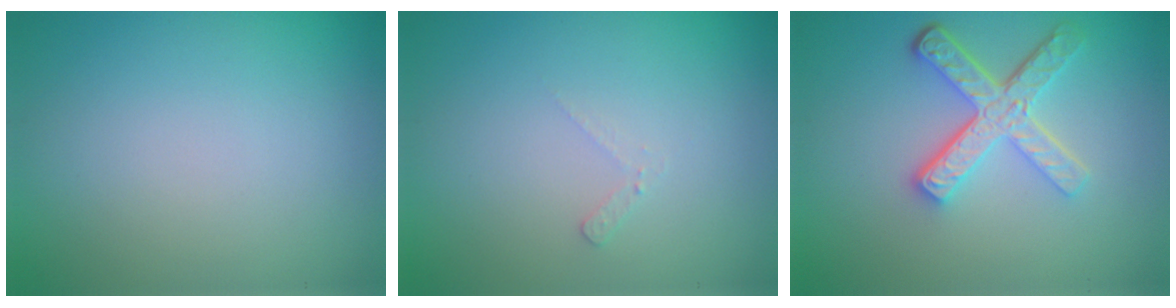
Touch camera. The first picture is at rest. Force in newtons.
{"total": 0.8, "press": 0.8, "slide": 0.2}
{"total": 4.9, "press": 3.6, "slide": 3.3}